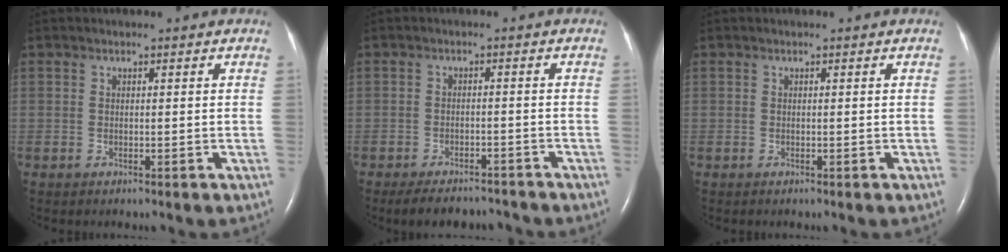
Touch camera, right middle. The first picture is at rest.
{"total": 7.1, "force": [-6.4, 2.2, 1.9], "torque": [-0.024, 0.001, -0.092]}
{"total": 0.0}